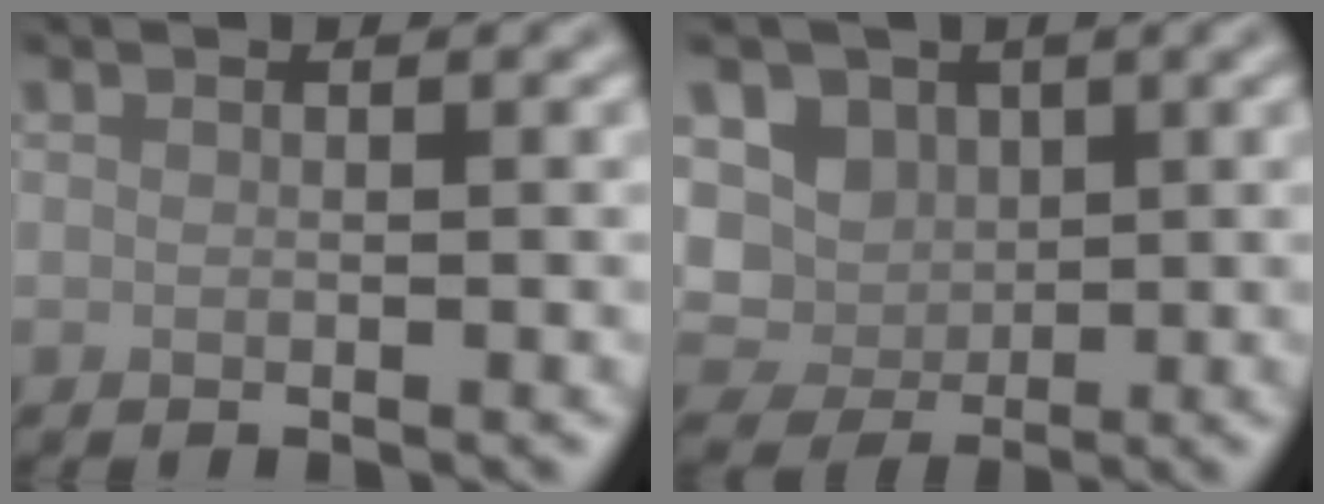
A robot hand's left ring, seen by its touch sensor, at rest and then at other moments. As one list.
[{"total": 6.3, "force": [0.8, 5.5, 3.0], "torque": [-0.046, 0.004, -0.010]}]